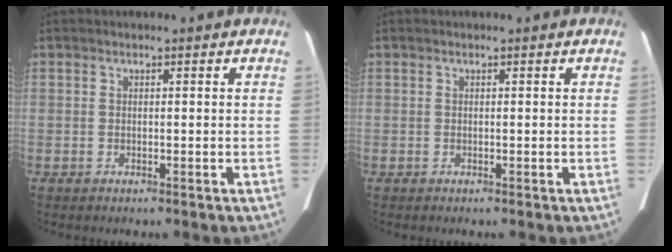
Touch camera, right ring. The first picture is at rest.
{"total": 0.0}